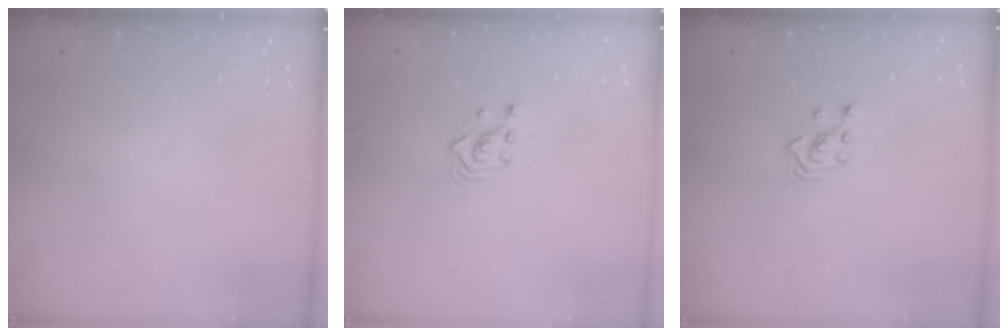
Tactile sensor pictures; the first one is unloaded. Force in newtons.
{"total": 2.3, "press": 2.3, "slide": 0.1}
{"total": 2.3, "press": 2.3, "slide": 0.3}